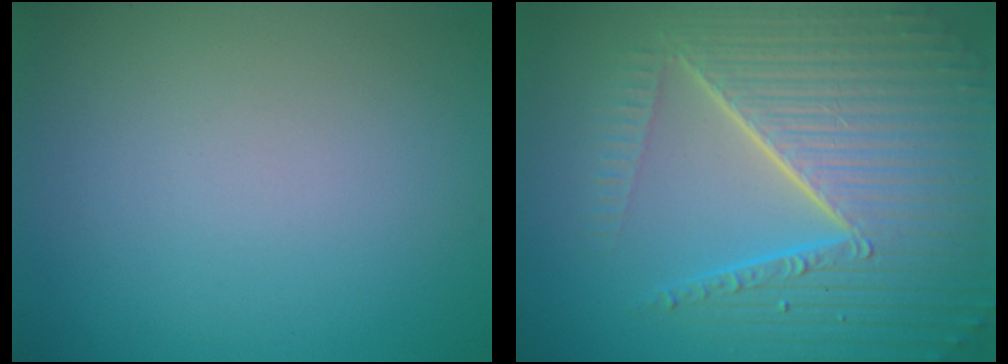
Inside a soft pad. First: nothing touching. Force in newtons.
{"total": 10.1, "press": 6.4, "slide": 7.8}